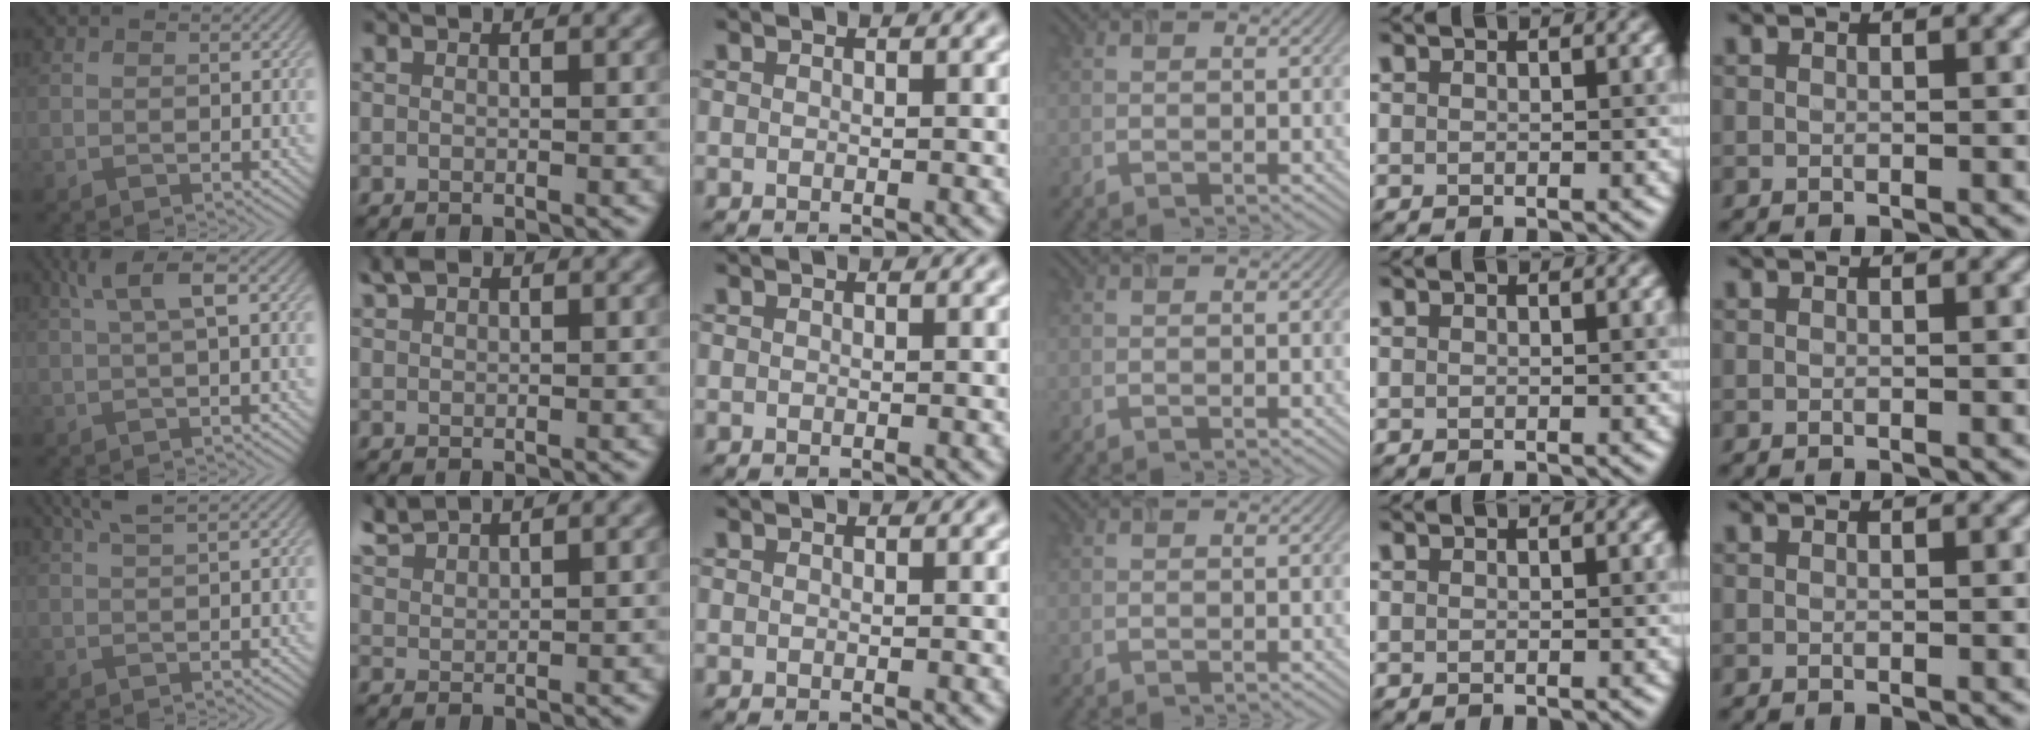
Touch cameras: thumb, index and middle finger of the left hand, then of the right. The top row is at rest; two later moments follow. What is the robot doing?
{"motion": "insert", "object": "airpods case & airpods"}